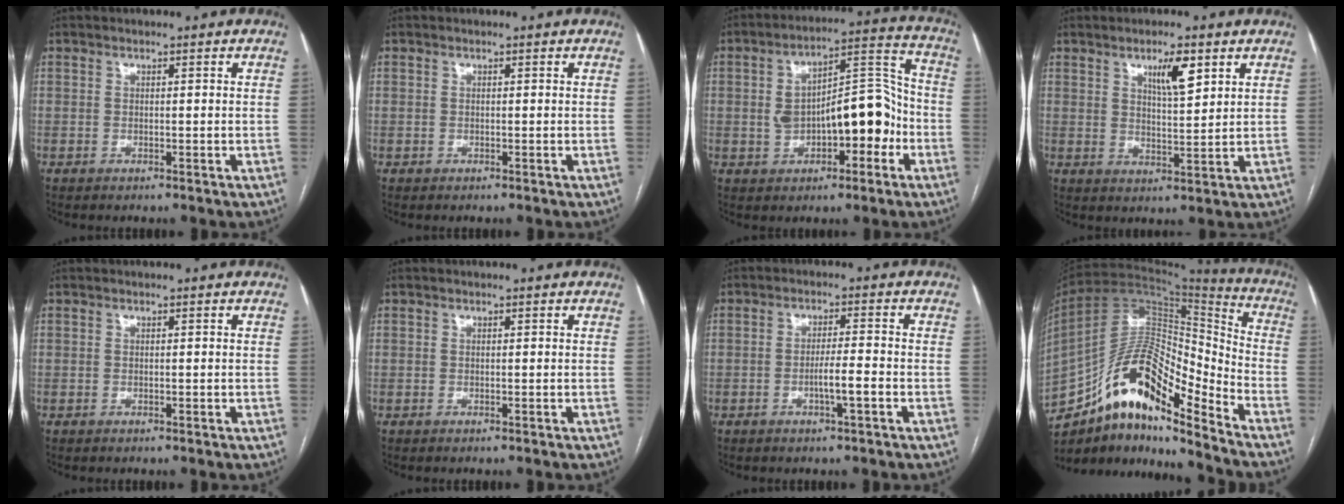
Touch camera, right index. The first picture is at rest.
{"total": 0.0}
{"total": 13.6, "force": [-2.6, 5.4, 12.2], "torque": [-0.196, 0.043, -0.030]}
{"total": 5.6, "force": [3.0, 1.1, 4.5], "torque": [-0.078, -0.001, 0.052]}
{"total": 0.0}
{"total": 0.0}
{"total": 3.9, "force": [-1.4, 0.1, 3.6], "torque": [-0.061, -0.001, -0.026]}
{"total": 17.5, "force": [-11.7, 4.6, 12.1], "torque": [-0.212, 0.047, -0.199]}